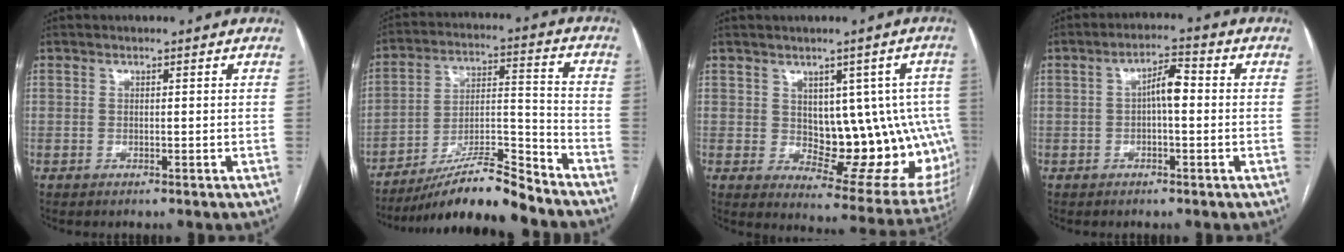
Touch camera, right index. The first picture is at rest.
{"total": 13.4, "force": [-11.9, 0.4, 6.2], "torque": [-0.101, 0.014, -0.206]}
{"total": 15.3, "force": [0.9, 7.6, 13.3], "torque": [-0.129, 0.013, 0.033]}
{"total": 4.4, "force": [-0.1, 1.2, 4.2], "torque": [-0.069, 0.017, -0.002]}